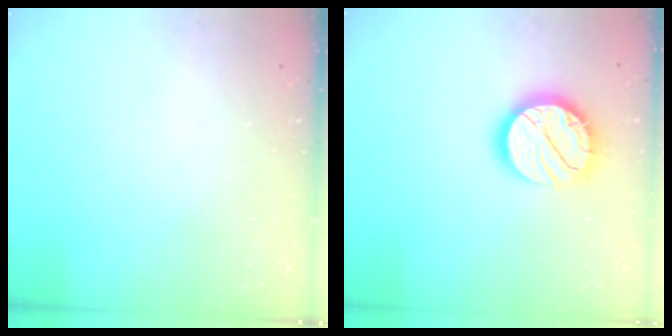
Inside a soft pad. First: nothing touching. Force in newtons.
{"total": 17.0, "press": 17.0, "slide": 0.8}